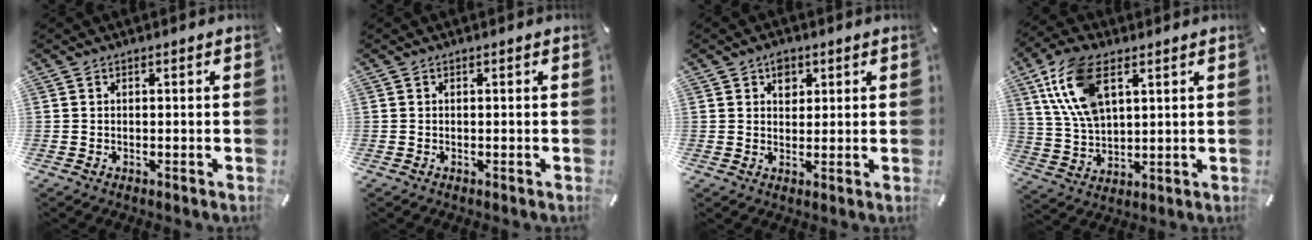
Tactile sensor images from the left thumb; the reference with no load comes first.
{"total": 0.0}
{"total": 3.4, "force": [1.6, 2.6, 1.5], "torque": [-0.008, -0.006, 0.024]}
{"total": 12.8, "force": [5.8, 7.2, 8.9], "torque": [-0.217, -0.005, 0.104]}